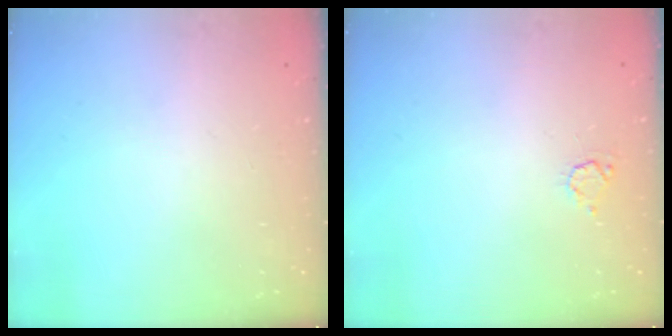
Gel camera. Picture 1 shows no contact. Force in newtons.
{"total": 3.2, "press": 3.1, "slide": 0.4}